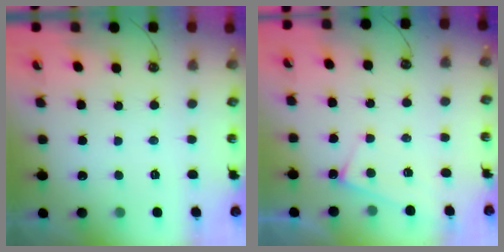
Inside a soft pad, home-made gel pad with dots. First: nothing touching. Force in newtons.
{"total": 1.3, "press": 1.3, "slide": 0.3}